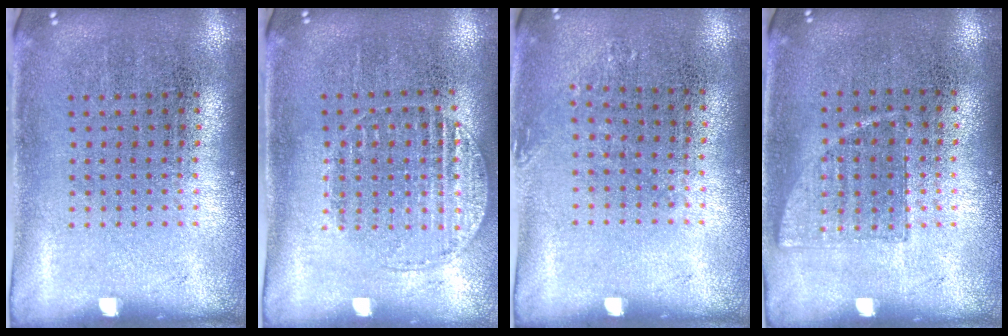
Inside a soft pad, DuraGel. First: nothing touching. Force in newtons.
{"total": 1.1, "press": 1.1, "slide": 0.2}
{"total": 0.8, "press": 0.7, "slide": 0.3}
{"total": 0.7, "press": 0.7, "slide": 0.3}